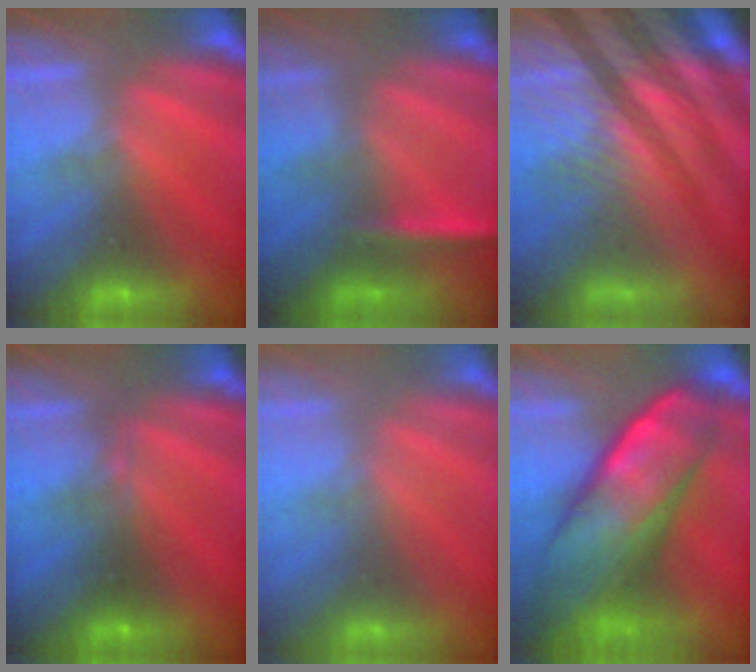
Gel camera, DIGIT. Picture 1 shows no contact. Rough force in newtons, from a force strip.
{"total": 2.9}
{"total": 6.8}
{"total": 2.3}
{"total": 2.4}
{"total": 7.7}